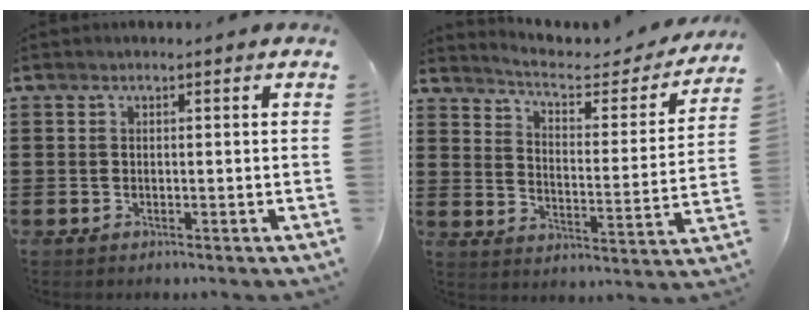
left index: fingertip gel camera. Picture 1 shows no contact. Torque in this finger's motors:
{"motor_torque": [1.03, -1.11, 0.18, 0.05]}